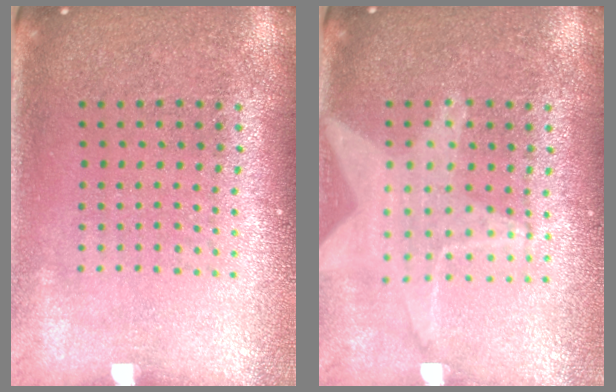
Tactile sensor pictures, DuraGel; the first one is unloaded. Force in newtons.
{"total": 1.6, "press": 1.5, "slide": 0.6}